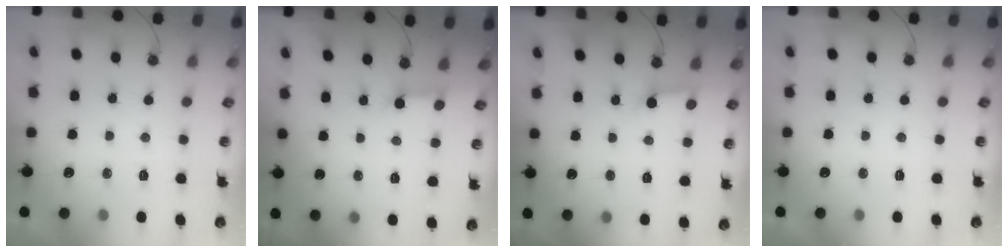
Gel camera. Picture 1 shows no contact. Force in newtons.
{"total": 3.4, "press": 3.4, "slide": 0.5}
{"total": 2.6, "press": 2.6, "slide": 0.4}
{"total": 0.0}